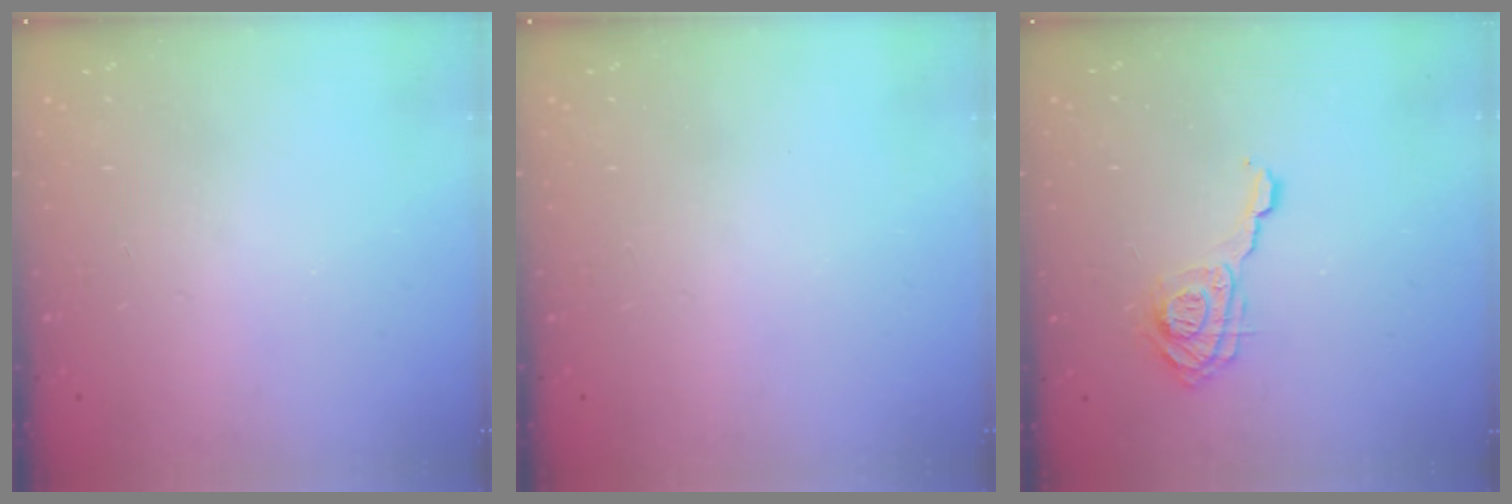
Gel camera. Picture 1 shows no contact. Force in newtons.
{"total": 0.0}
{"total": 11.8, "press": 11.7, "slide": 1.4}